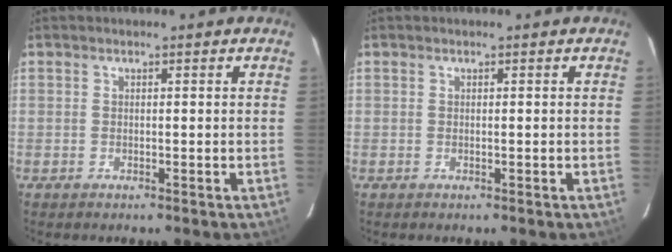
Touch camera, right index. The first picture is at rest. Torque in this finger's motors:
{"motor_torque": [0.00, 0.00, 0.03, 0.00]}